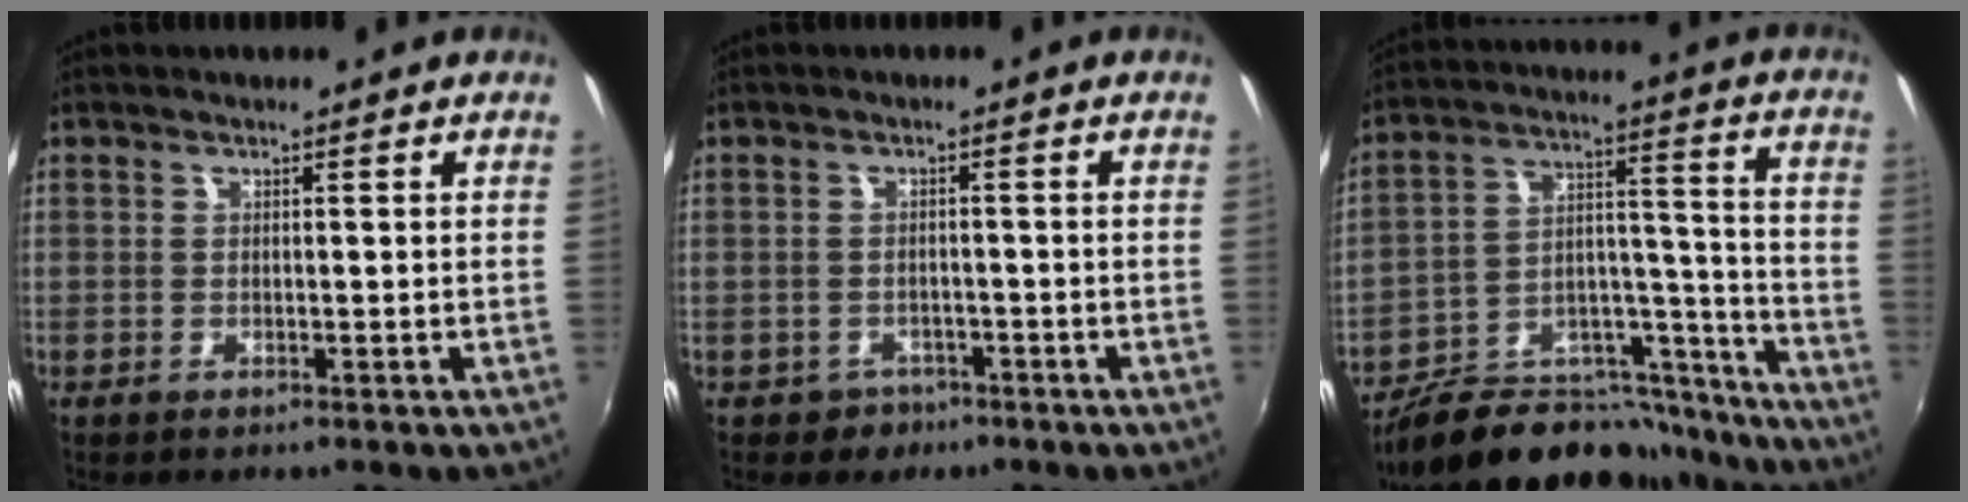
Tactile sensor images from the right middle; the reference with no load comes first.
{"total": 3.5, "force": [-2.0, 2.8, 0.3], "torque": [-0.017, 0.002, -0.028]}
{"total": 22.4, "force": [-19.2, 8.3, 8.0], "torque": [-0.125, 0.046, -0.274]}